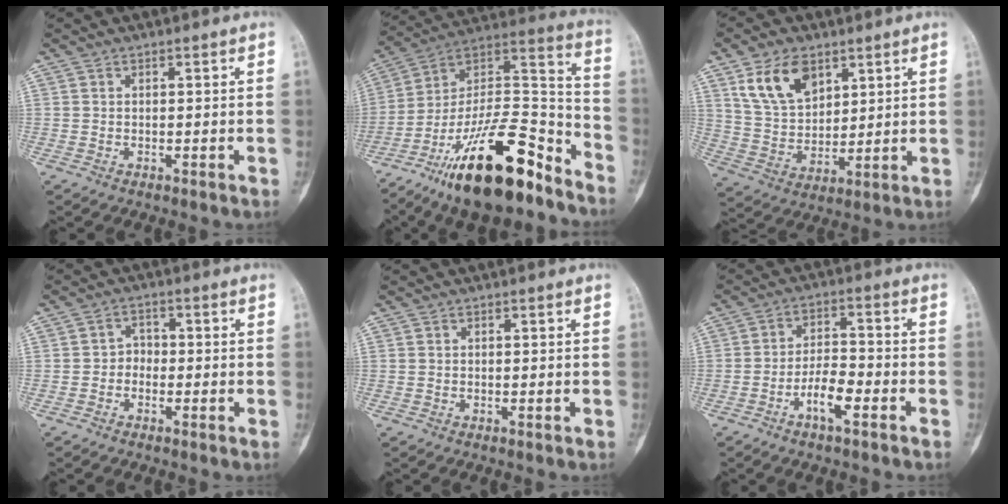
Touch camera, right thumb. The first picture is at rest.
{"total": 27.3, "force": [-18.0, 9.2, 18.4], "torque": [-0.282, 0.095, -0.300]}
{"total": 11.6, "force": [6.2, 7.0, 6.8], "torque": [-0.107, -0.026, 0.128]}
{"total": 2.7, "force": [-1.0, 2.2, 1.2], "torque": [0.005, 0.015, -0.029]}
{"total": 0.0}
{"total": 6.8, "force": [-3.5, 2.2, 5.4], "torque": [-0.098, 0.027, -0.064]}